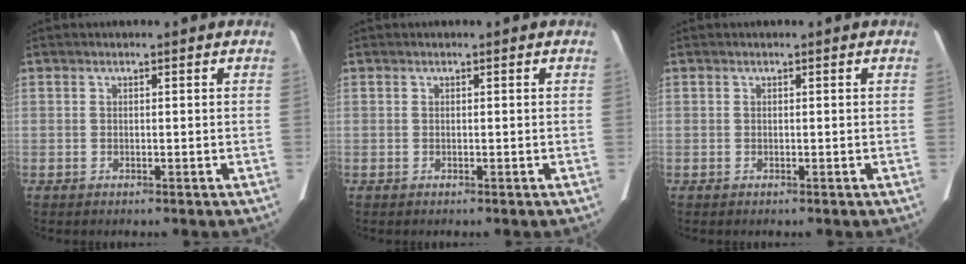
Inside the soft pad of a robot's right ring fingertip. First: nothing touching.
{"total": 0.0}
{"total": 0.0}